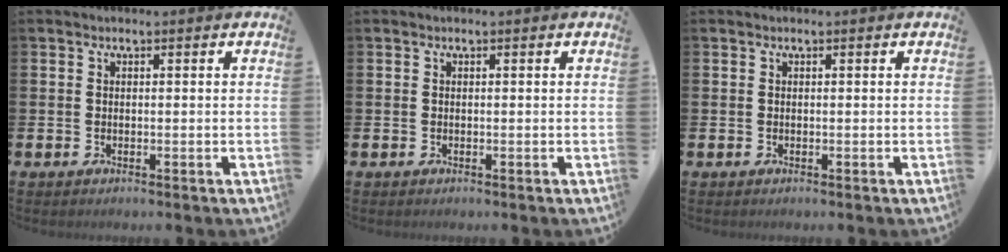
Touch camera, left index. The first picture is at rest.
{"total": 0.0}
{"total": 0.0}